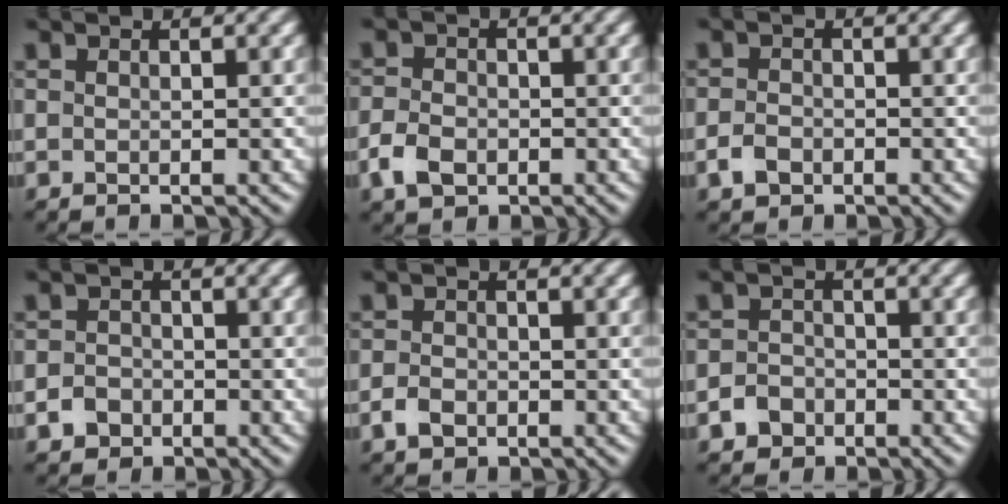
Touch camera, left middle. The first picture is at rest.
{"total": 3.2, "force": [-1.9, 2.0, 1.5], "torque": [-0.033, -0.003, -0.040]}
{"total": 1.7, "force": [-1.4, 1.0, 0.5], "torque": [-0.008, 0.000, -0.028]}
{"total": 1.8, "force": [-1.4, 1.2, 0.2], "torque": [0.003, 0.002, -0.025]}
{"total": 1.9, "force": [-1.4, 1.1, 0.7], "torque": [-0.010, 0.001, -0.029]}
{"total": 2.2, "force": [-1.6, 1.5, 0.3], "torque": [0.001, 0.001, -0.032]}